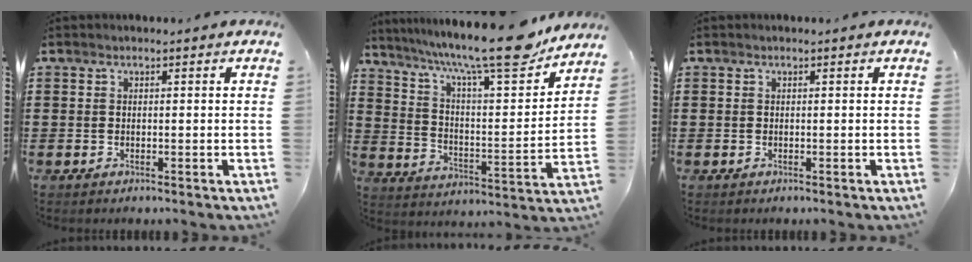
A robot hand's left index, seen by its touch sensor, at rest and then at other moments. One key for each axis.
{"total": 15.0, "fx": 11.9, "fy": 1.9, "fz": 8.9, "tx": -0.167, "ty": -0.076, "tz": 0.195}
{"total": 0.0}